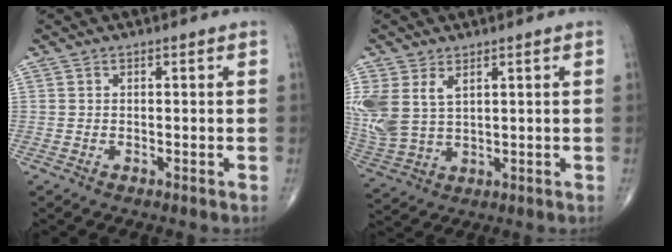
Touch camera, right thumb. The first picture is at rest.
{"total": 10.7, "force": [3.8, 6.7, 7.5], "torque": [-0.182, -0.006, 0.092]}